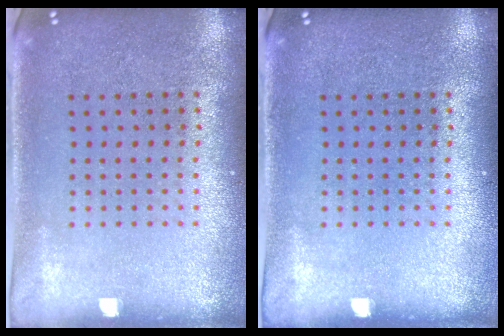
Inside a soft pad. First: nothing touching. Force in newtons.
{"total": 0.0}